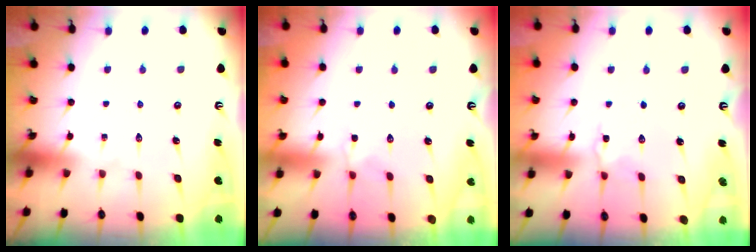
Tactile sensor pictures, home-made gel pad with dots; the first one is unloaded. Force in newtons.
{"total": 1.9, "press": 1.9, "slide": 0.5}
{"total": 1.6, "press": 1.5, "slide": 0.2}